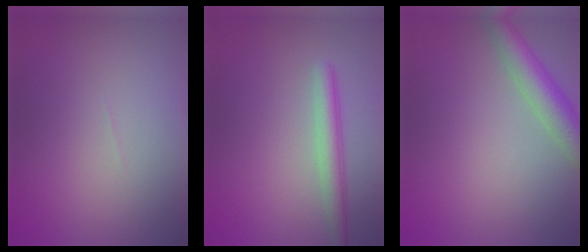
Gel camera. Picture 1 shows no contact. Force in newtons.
{"total": 2.6, "press": 2.6, "slide": 0.1}
{"total": 4.3, "press": 4.3, "slide": 0.4}